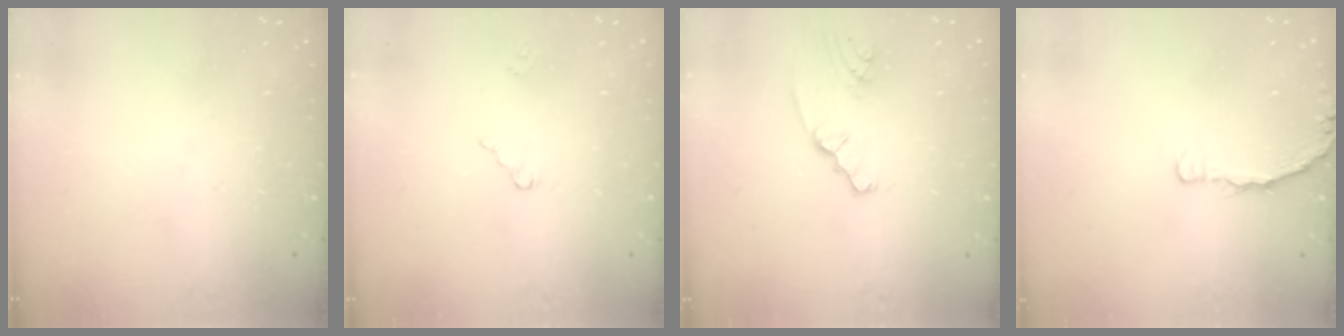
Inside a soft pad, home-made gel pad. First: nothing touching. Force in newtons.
{"total": 2.6, "press": 2.6, "slide": 0.4}
{"total": 2.0, "press": 2.0, "slide": 0.3}
{"total": 3.7, "press": 3.7, "slide": 0.5}